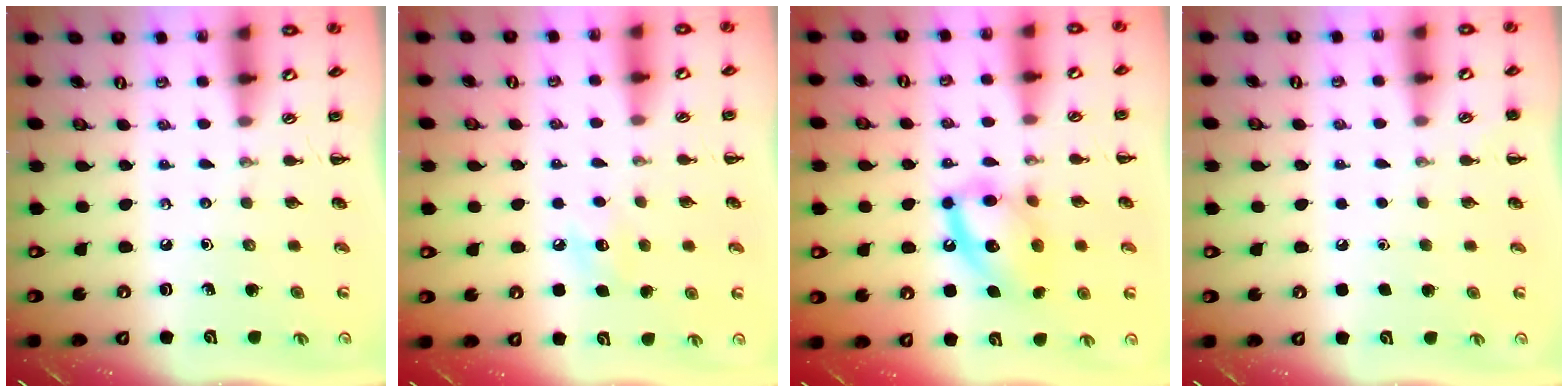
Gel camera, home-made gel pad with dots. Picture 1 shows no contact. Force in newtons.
{"total": 6.8, "press": 6.5, "slide": 1.9}
{"total": 14.4, "press": 14.2, "slide": 2.2}
{"total": 1.6, "press": 1.6, "slide": 0.1}